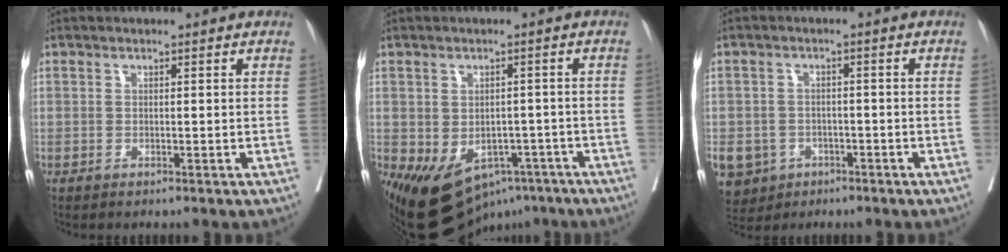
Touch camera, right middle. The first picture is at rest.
{"total": 13.1, "force": [-7.5, 8.4, 6.8], "torque": [-0.121, 0.003, -0.097]}
{"total": 8.0, "force": [-3.9, 6.6, 2.1], "torque": [-0.051, 0.003, -0.055]}